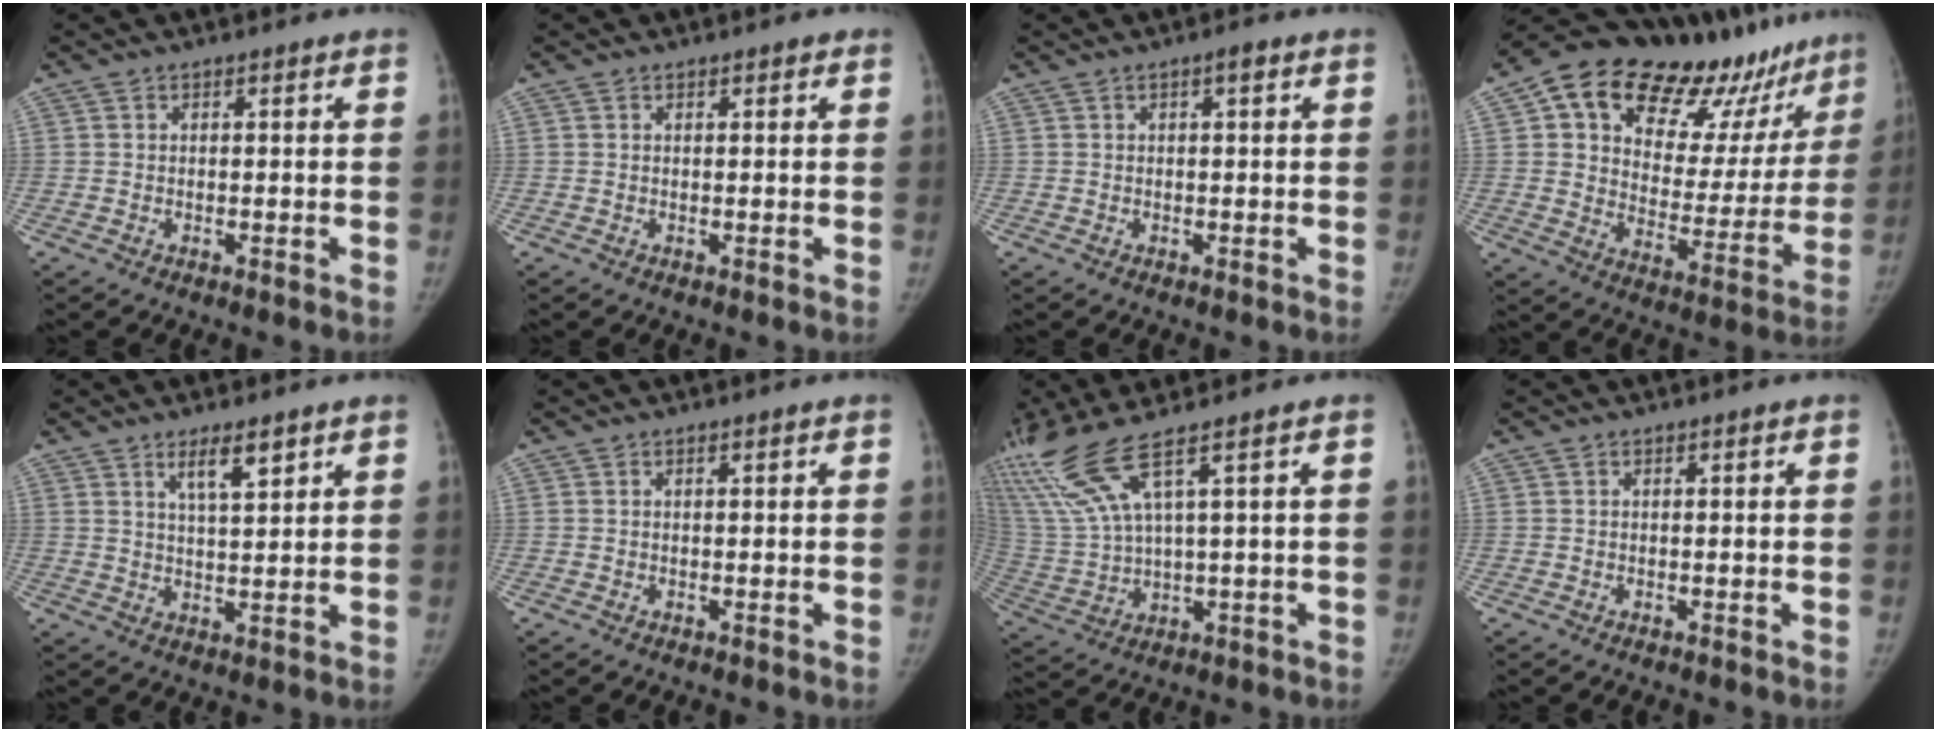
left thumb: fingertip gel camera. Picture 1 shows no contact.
{"total": 0.8, "force": [0.5, 0.5, 0.3], "torque": [0.003, -0.002, 0.003]}
{"total": 1.2, "force": [0.5, 0.4, 1.1], "torque": [-0.015, 0.003, 0.003]}
{"total": 26.5, "force": [18.0, 13.9, 13.6], "torque": [-0.164, -0.052, 0.265]}
{"total": 5.3, "force": [3.3, 1.2, 3.9], "torque": [-0.059, -0.026, 0.060]}
{"total": 0.0}
{"total": 12.5, "force": [7.6, 0.7, 9.9], "torque": [-0.246, -0.024, 0.169]}
{"total": 0.0}